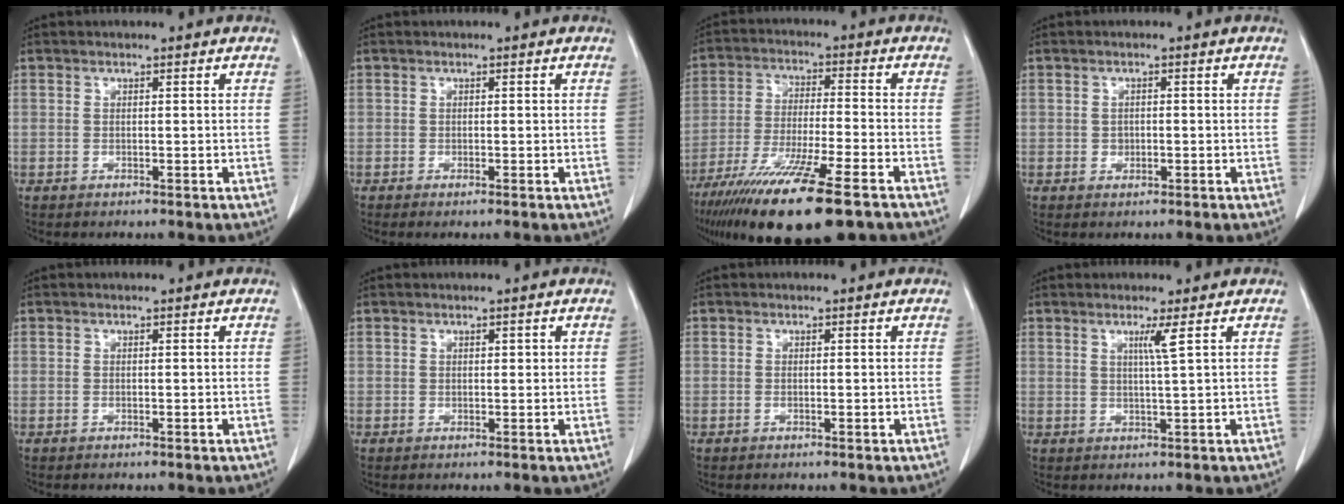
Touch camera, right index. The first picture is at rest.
{"total": 0.8, "force": [-0.5, 0.0, 0.7], "torque": [-0.013, -0.002, -0.007]}
{"total": 18.6, "force": [-12.6, 1.6, 13.6], "torque": [-0.229, -0.053, -0.214]}
{"total": 1.2, "force": [-0.1, 1.0, 0.7], "torque": [-0.008, 0.002, 0.003]}
{"total": 0.0}
{"total": 0.8, "force": [0.3, 0.4, 0.6], "torque": [-0.005, 0.000, 0.005]}
{"total": 0.5, "force": [0.0, 0.1, 0.5], "torque": [-0.007, -0.001, 0.003]}
{"total": 2.4, "force": [1.1, -0.9, 2.0], "torque": [-0.038, -0.007, 0.023]}